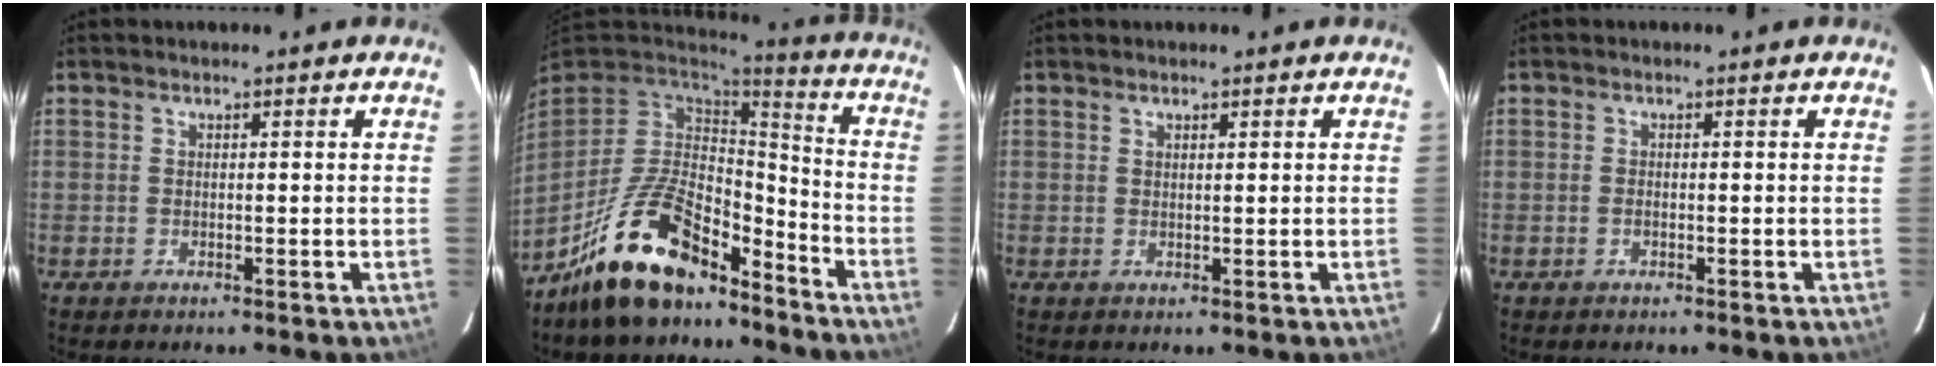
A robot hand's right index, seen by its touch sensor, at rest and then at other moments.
{"total": 17.6, "force": [-12.5, 7.2, 10.1], "torque": [-0.213, 0.000, -0.216]}
{"total": 0.7, "force": [0.5, 0.1, 0.4], "torque": [-0.006, 0.001, 0.010]}
{"total": 0.8, "force": [-0.3, 0.5, 0.5], "torque": [-0.011, 0.000, -0.006]}